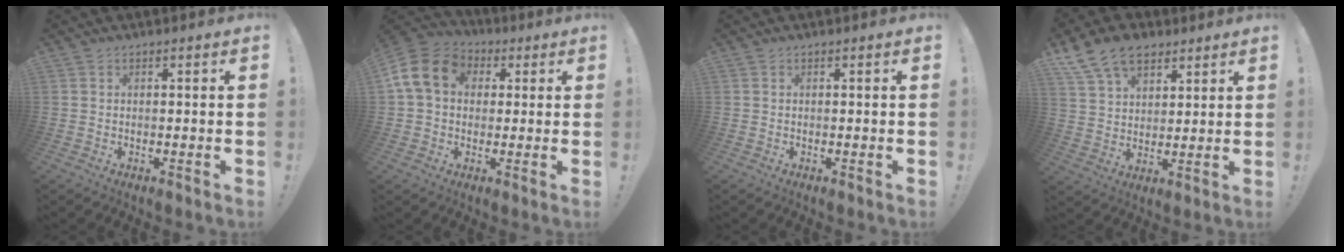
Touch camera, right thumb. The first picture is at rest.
{"total": 14.1, "force": [3.0, 11.3, 8.0], "torque": [-0.133, 0.009, 0.062]}
{"total": 0.0}
{"total": 12.7, "force": [8.0, 8.0, 5.8], "torque": [-0.102, -0.038, 0.155]}